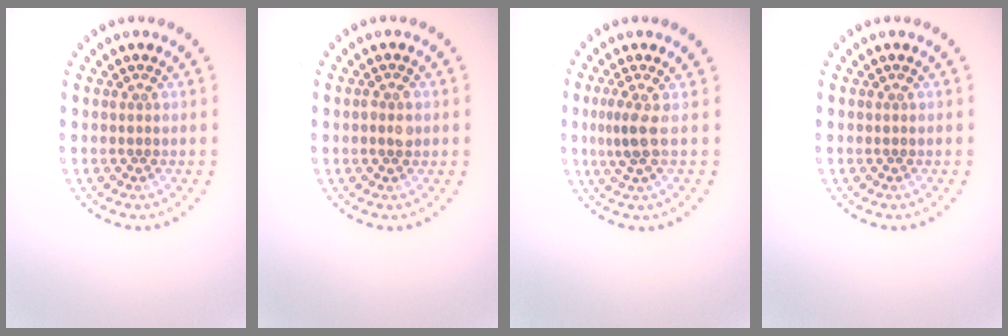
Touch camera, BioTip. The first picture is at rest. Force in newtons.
{"total": 1.2, "press": 1.2, "slide": 0.2}
{"total": 2.1, "press": 1.4, "slide": 1.6}
{"total": 0.0}